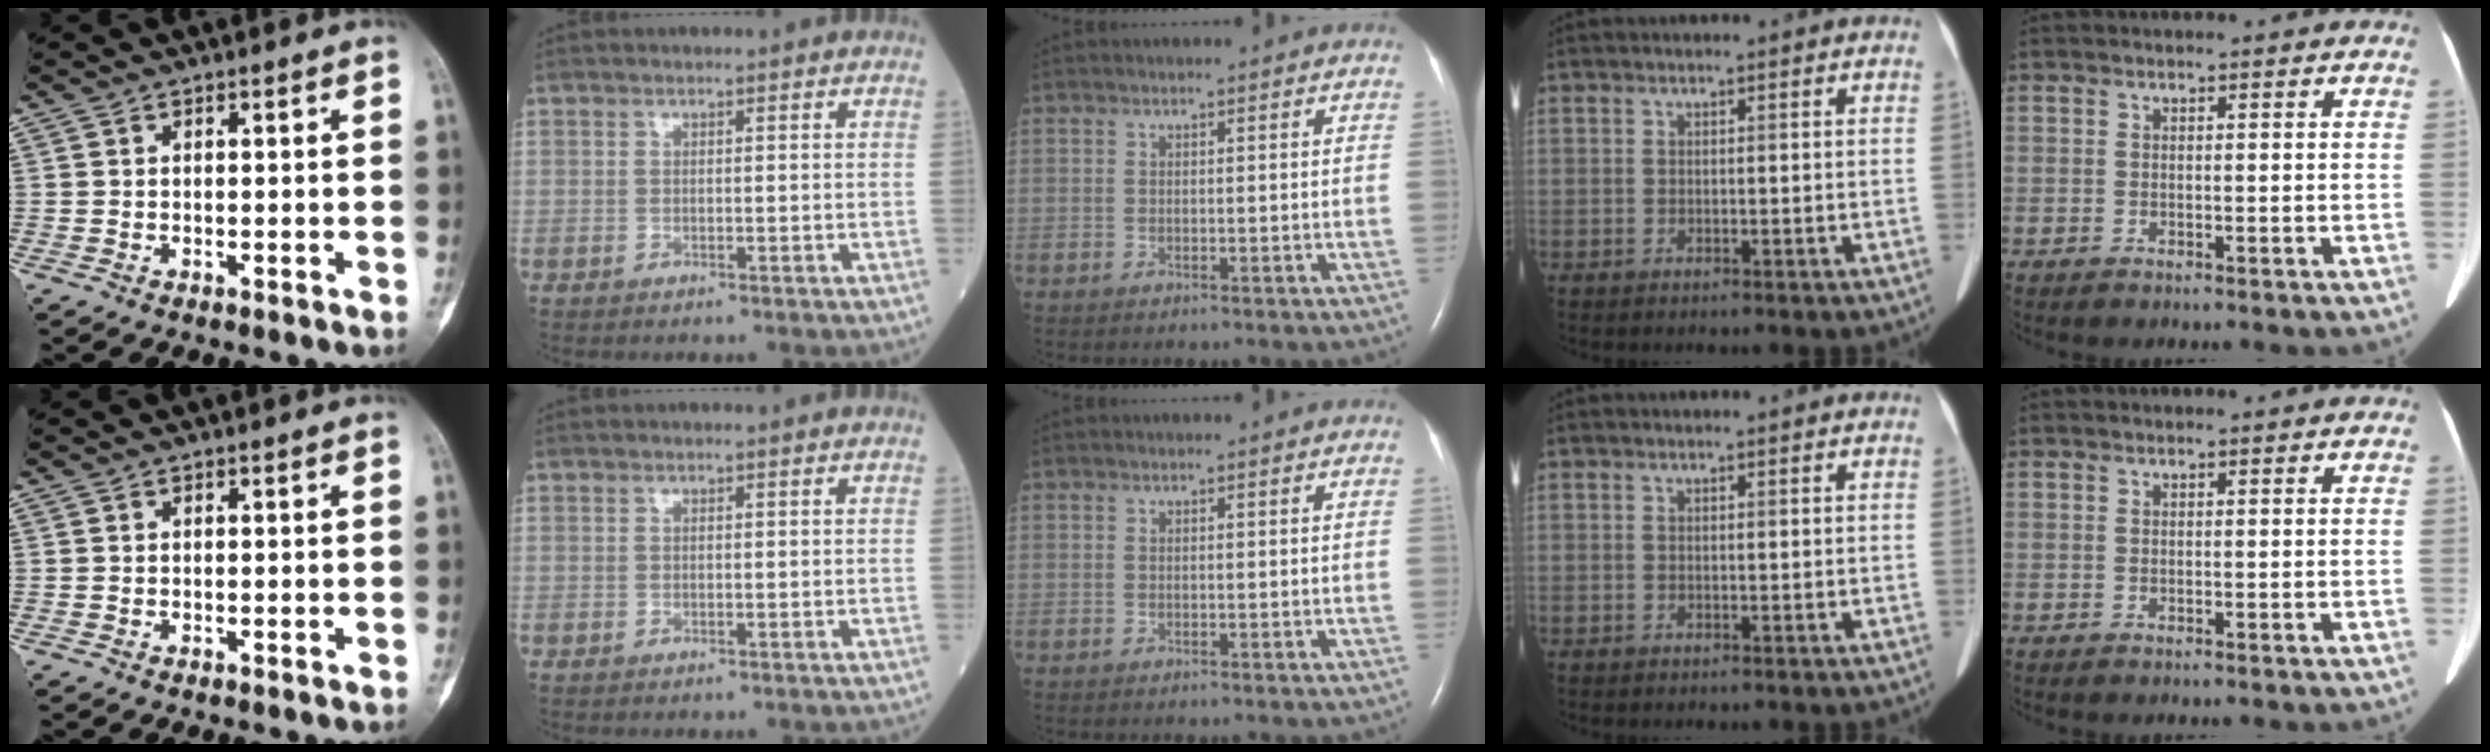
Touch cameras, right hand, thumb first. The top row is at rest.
{}